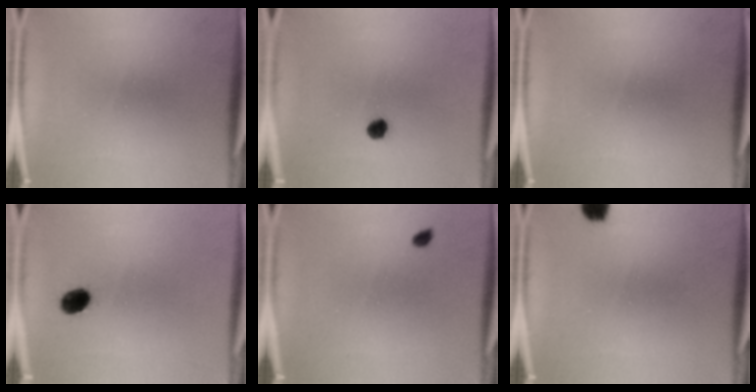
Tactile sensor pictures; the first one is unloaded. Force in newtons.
{"total": 2.2}
{"total": 0.0}
{"total": 3.9}
{"total": 0.9}
{"total": 3.8}